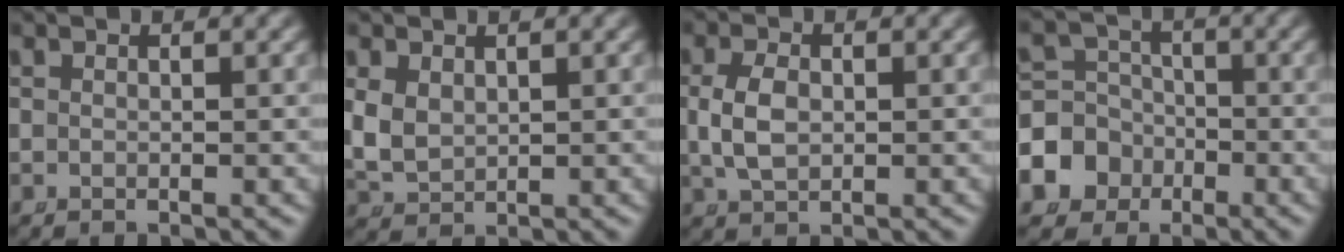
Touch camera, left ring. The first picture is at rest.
{"total": 4.6, "force": [0.4, 4.2, 1.9], "torque": [-0.076, -0.021, 0.021]}
{"total": 3.2, "force": [0.0, 2.2, 2.3], "torque": [-0.062, -0.009, 0.012]}
{"total": 8.6, "force": [-2.7, 7.8, 2.4], "torque": [-0.067, -0.037, -0.043]}